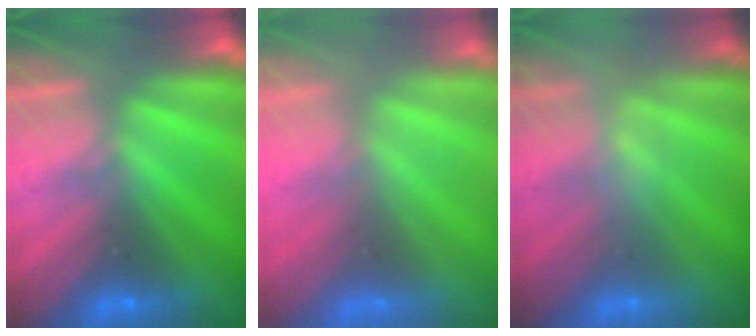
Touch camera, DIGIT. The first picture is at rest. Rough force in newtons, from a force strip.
{"total": 9.6}
{"total": 2.3}